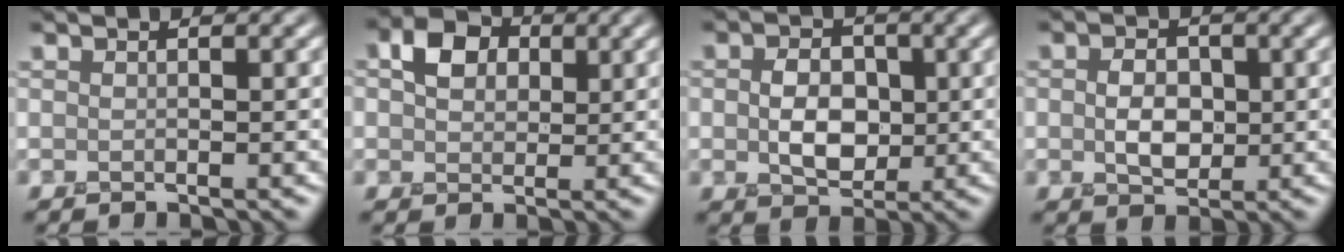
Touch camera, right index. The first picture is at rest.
{"total": 3.6, "force": [0.7, 2.9, 2.0], "torque": [-0.042, 0.004, 0.004]}
{"total": 4.0, "force": [-0.4, 2.9, 2.7], "torque": [-0.050, -0.009, -0.011]}
{"total": 3.1, "force": [-0.3, 2.3, 2.0], "torque": [-0.041, -0.008, -0.009]}